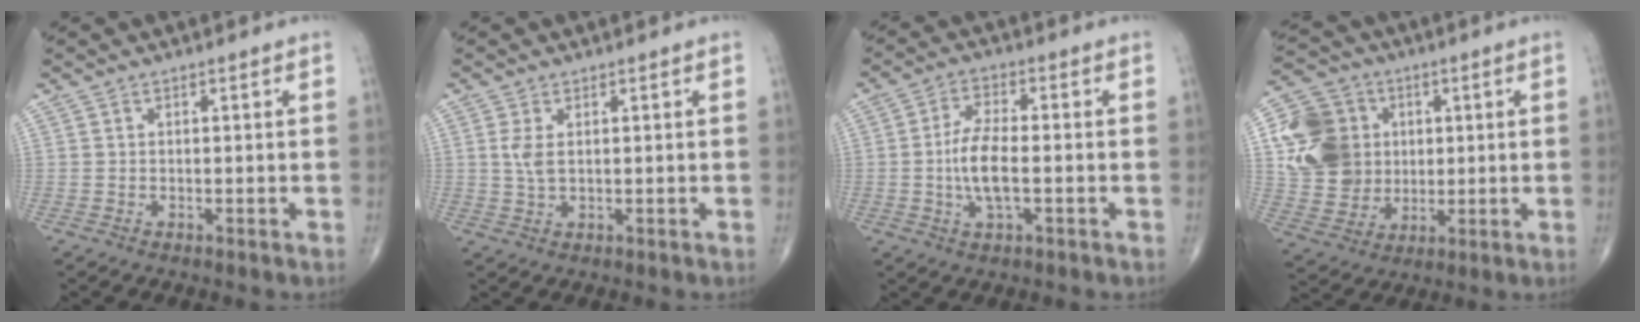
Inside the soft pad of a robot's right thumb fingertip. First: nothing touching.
{"total": 3.0, "force": [0.7, 1.3, 2.5], "torque": [-0.058, -0.001, 0.021]}
{"total": 7.9, "force": [-1.2, 3.0, 7.2], "torque": [-0.147, 0.011, -0.024]}
{"total": 15.4, "force": [2.5, 13.2, 7.6], "torque": [-0.122, 0.002, 0.051]}